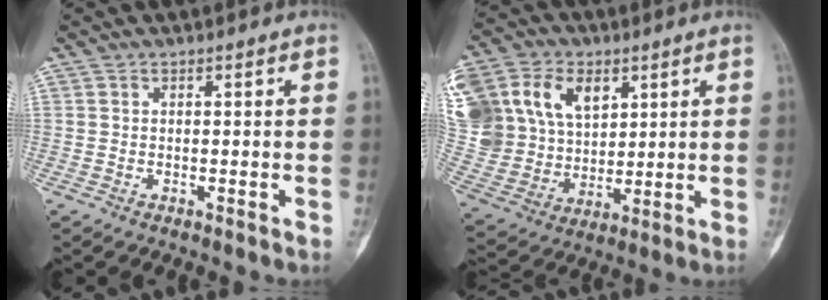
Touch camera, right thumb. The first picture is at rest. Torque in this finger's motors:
{"motor_torque": [1.17, 3.84, 0.76, -0.13, 0.67]}